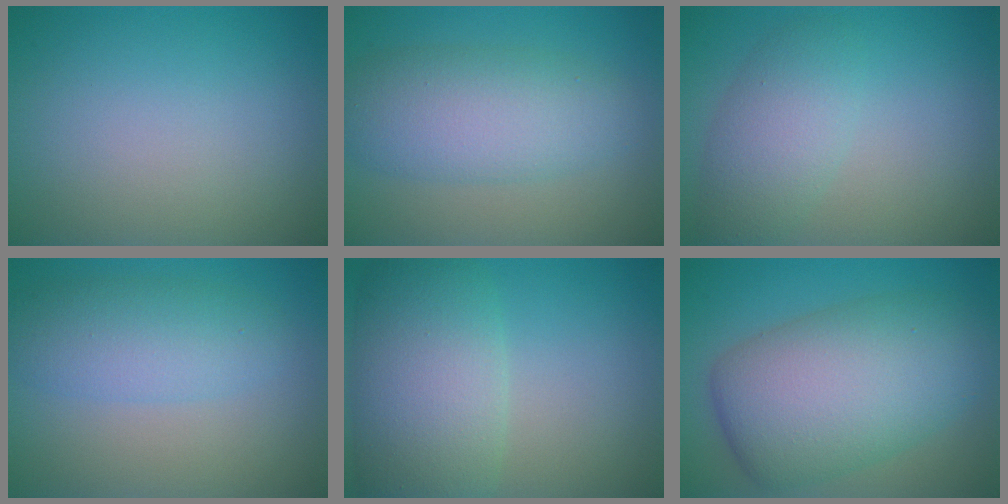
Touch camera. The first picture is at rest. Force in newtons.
{"total": 6.2, "press": 6.2, "slide": 0.0}
{"total": 3.9, "press": 3.9, "slide": 0.2}
{"total": 4.3, "press": 4.3, "slide": 0.1}
{"total": 8.6, "press": 8.6, "slide": 0.6}
{"total": 10.3, "press": 10.3, "slide": 0.2}